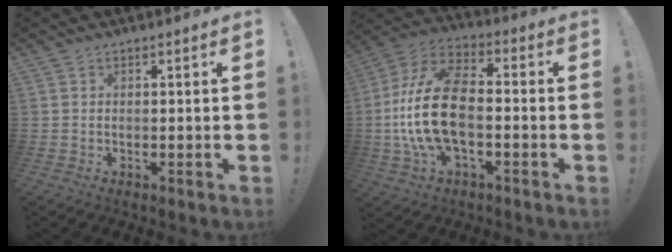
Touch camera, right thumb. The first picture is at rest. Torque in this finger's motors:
{"motor_torque": [0.22, 1.01, 2.23, -0.54, 0.37]}